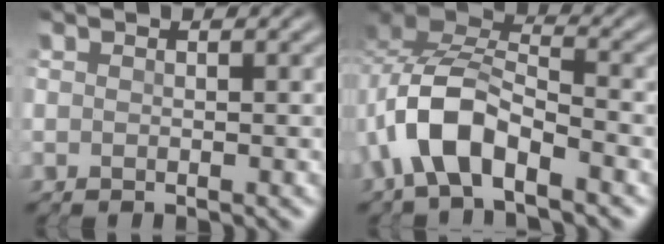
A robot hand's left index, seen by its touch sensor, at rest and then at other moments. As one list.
[{"total": 6.3, "force": [-3.1, 2.7, 4.8], "torque": [-0.091, 0.011, -0.063]}]